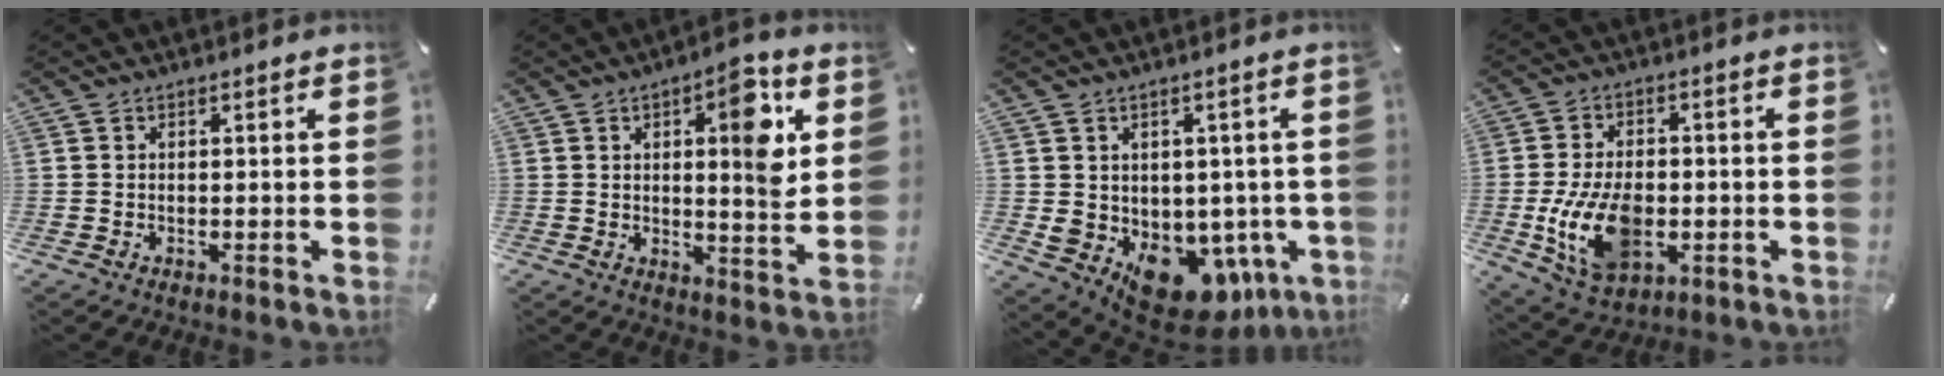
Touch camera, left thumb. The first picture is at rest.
{"total": 11.4, "force": [4.2, 3.6, 10.0], "torque": [-0.127, -0.025, 0.059]}
{"total": 14.2, "force": [-6.2, 10.0, 8.0], "torque": [-0.093, 0.009, -0.095]}
{"total": 14.7, "force": [-2.9, 9.4, 10.9], "torque": [-0.229, -0.001, -0.050]}